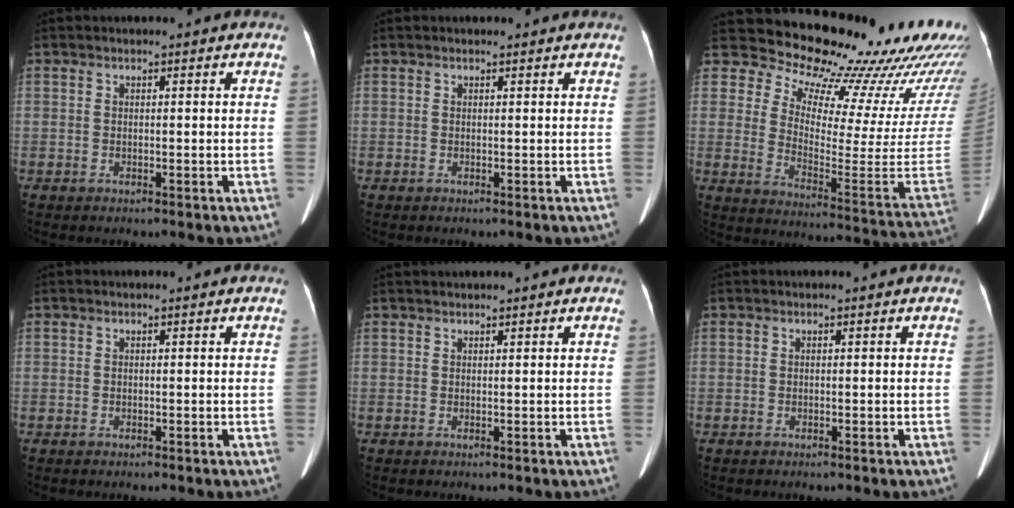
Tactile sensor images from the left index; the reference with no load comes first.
{"total": 1.0, "force": [0.9, 0.5, 0.1], "torque": [-0.004, 0.005, 0.009]}
{"total": 25.1, "force": [23.1, 4.5, 8.6], "torque": [-0.132, -0.129, 0.282]}
{"total": 0.0}
{"total": 3.7, "force": [3.4, -0.1, 1.5], "torque": [-0.016, 0.022, 0.042]}
{"total": 0.0}